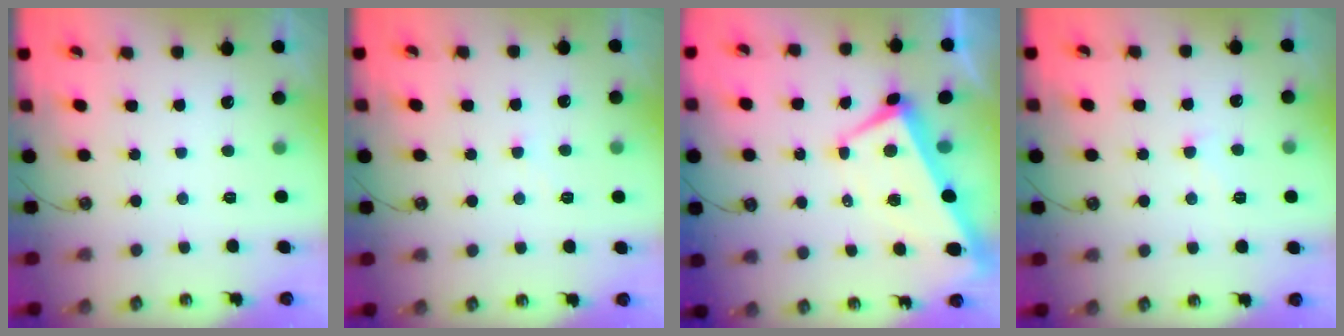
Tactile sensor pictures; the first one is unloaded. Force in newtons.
{"total": 1.7, "press": 1.6, "slide": 0.1}
{"total": 2.2, "press": 1.9, "slide": 1.1}
{"total": 2.0, "press": 2.0, "slide": 0.4}